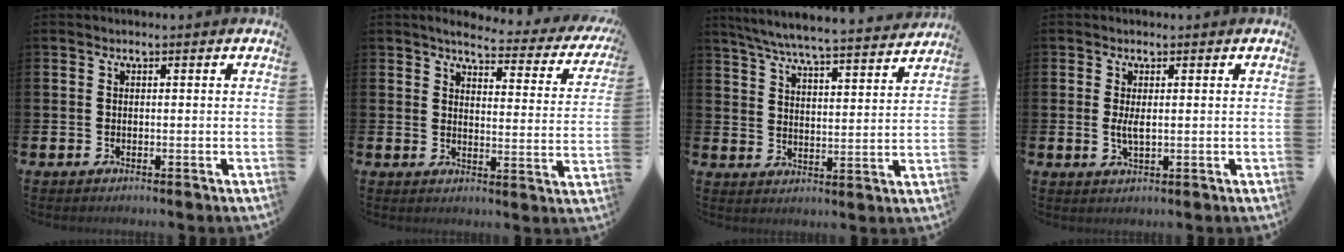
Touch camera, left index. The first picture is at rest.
{"total": 3.8, "force": [3.3, 1.1, 1.7], "torque": [-0.037, -0.029, 0.046]}
{"total": 6.7, "force": [6.4, 0.1, 2.1], "torque": [-0.065, -0.049, 0.110]}
{"total": 2.1, "force": [0.2, 0.7, 2.0], "torque": [-0.038, 0.001, 0.003]}